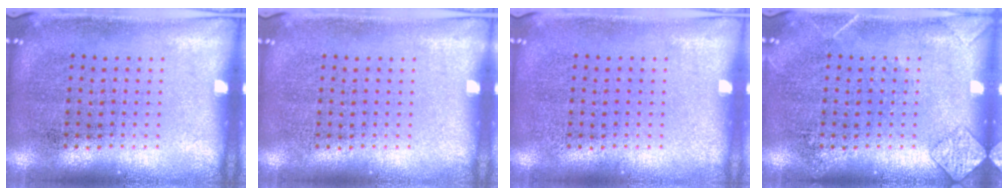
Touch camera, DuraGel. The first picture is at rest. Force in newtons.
{"total": 0.0}
{"total": 0.0}
{"total": 1.6, "press": 1.5, "slide": 0.1}